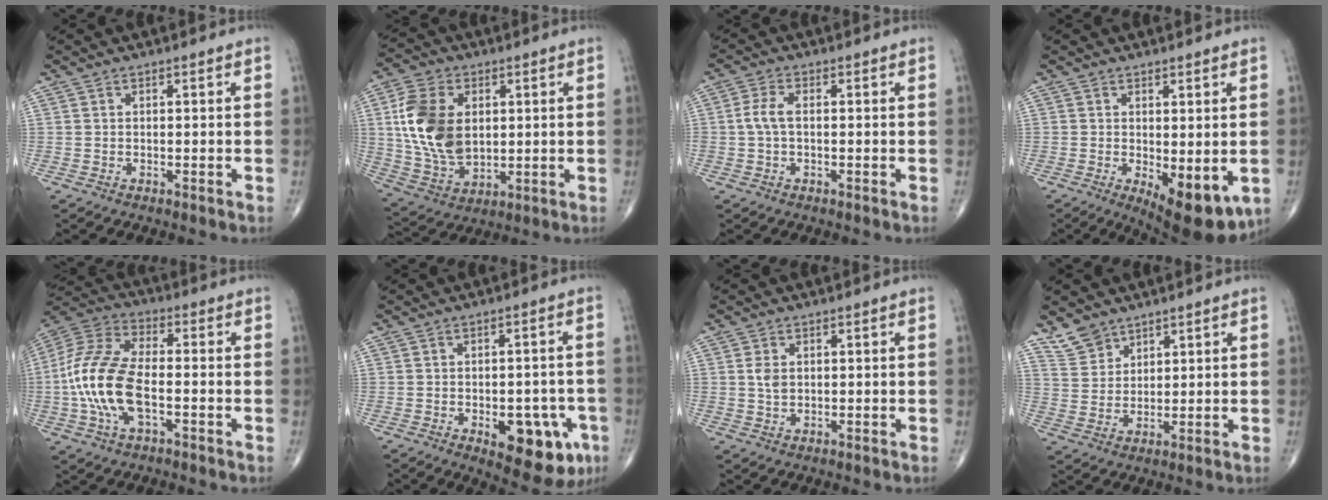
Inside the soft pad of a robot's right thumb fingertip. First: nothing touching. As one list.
[{"total": 15.5, "force": [2.5, 10.2, 11.4], "torque": [-0.206, -0.009, 0.054]}, {"total": 3.5, "force": [-0.1, 1.7, 3.1], "torque": [-0.074, 0.006, -0.006]}, {"total": 10.2, "force": [-2.4, 4.1, 9.0], "torque": [-0.109, -0.021, -0.021]}, {"total": 16.2, "force": [-3.0, 7.8, 13.9], "torque": [-0.304, 0.028, -0.059]}, {"total": 13.0, "force": [-5.1, 6.1, 10.2], "torque": [-0.100, 0.017, -0.054]}, {"total": 2.3, "force": [0.4, 1.6, 1.6], "torque": [-0.028, -0.002, 0.010]}, {"total": 5.1, "force": [4.2, 2.8, 1.0], "torque": [-0.004, -0.020, 0.088]}]